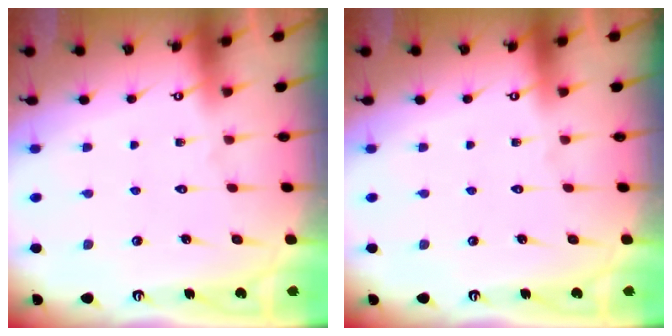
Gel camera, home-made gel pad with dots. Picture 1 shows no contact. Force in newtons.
{"total": 0.0}